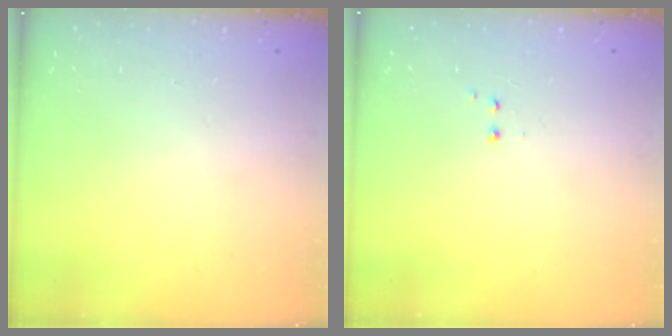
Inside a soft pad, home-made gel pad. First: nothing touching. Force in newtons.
{"total": 1.2, "press": 1.0, "slide": 0.6}